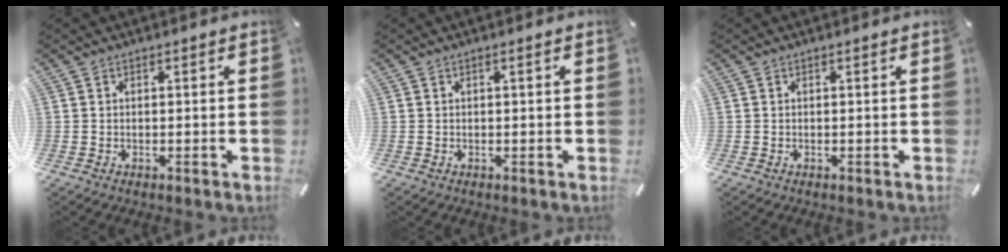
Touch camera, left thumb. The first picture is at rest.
{"total": 0.6, "force": [0.1, 0.2, 0.6], "torque": [-0.011, 0.001, 0.000]}
{"total": 0.0}